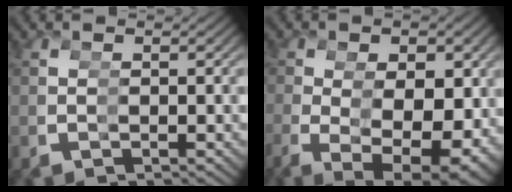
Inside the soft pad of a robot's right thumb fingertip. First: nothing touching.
{"total": 7.6, "force": [-0.9, 4.0, 6.4], "torque": [-0.104, -0.014, -0.003]}